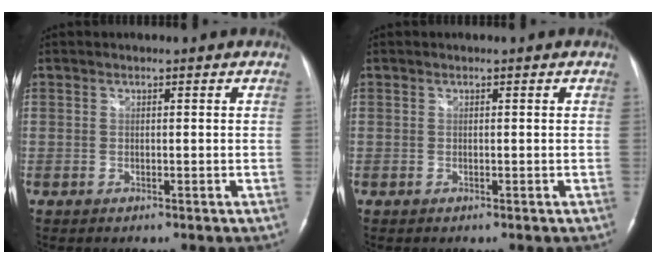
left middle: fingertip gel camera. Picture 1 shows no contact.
{"total": 0.0}